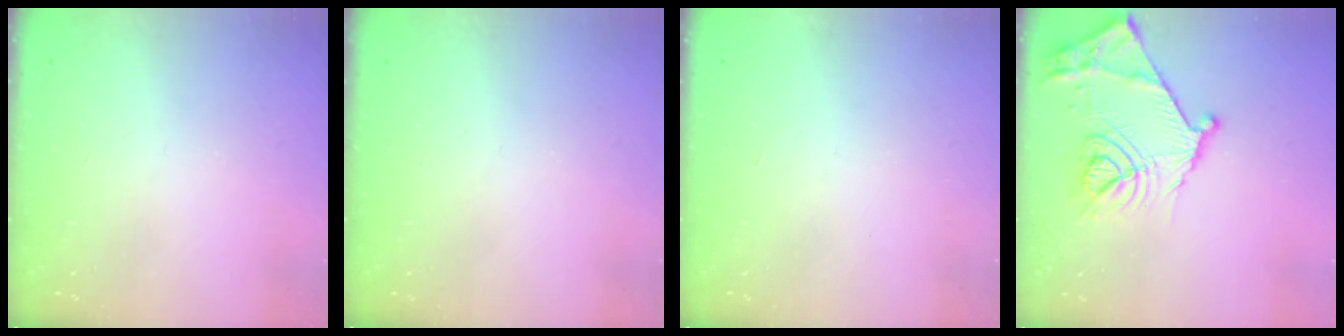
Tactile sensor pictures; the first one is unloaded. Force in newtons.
{"total": 0.0}
{"total": 1.6, "press": 1.5, "slide": 0.1}
{"total": 19.0, "press": 19.0, "slide": 0.7}